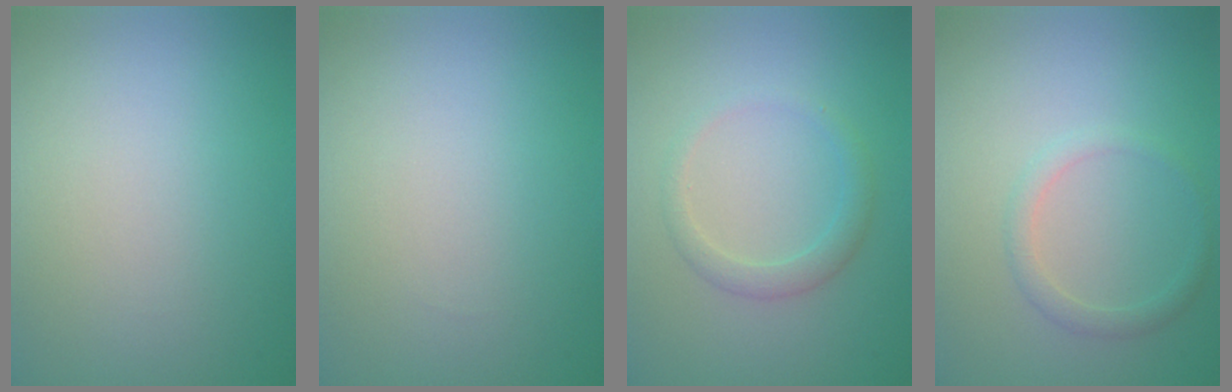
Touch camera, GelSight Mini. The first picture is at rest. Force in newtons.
{"total": 0.0}
{"total": 1.9, "press": 1.9, "slide": 0.1}
{"total": 1.5, "press": 1.5, "slide": 0.0}